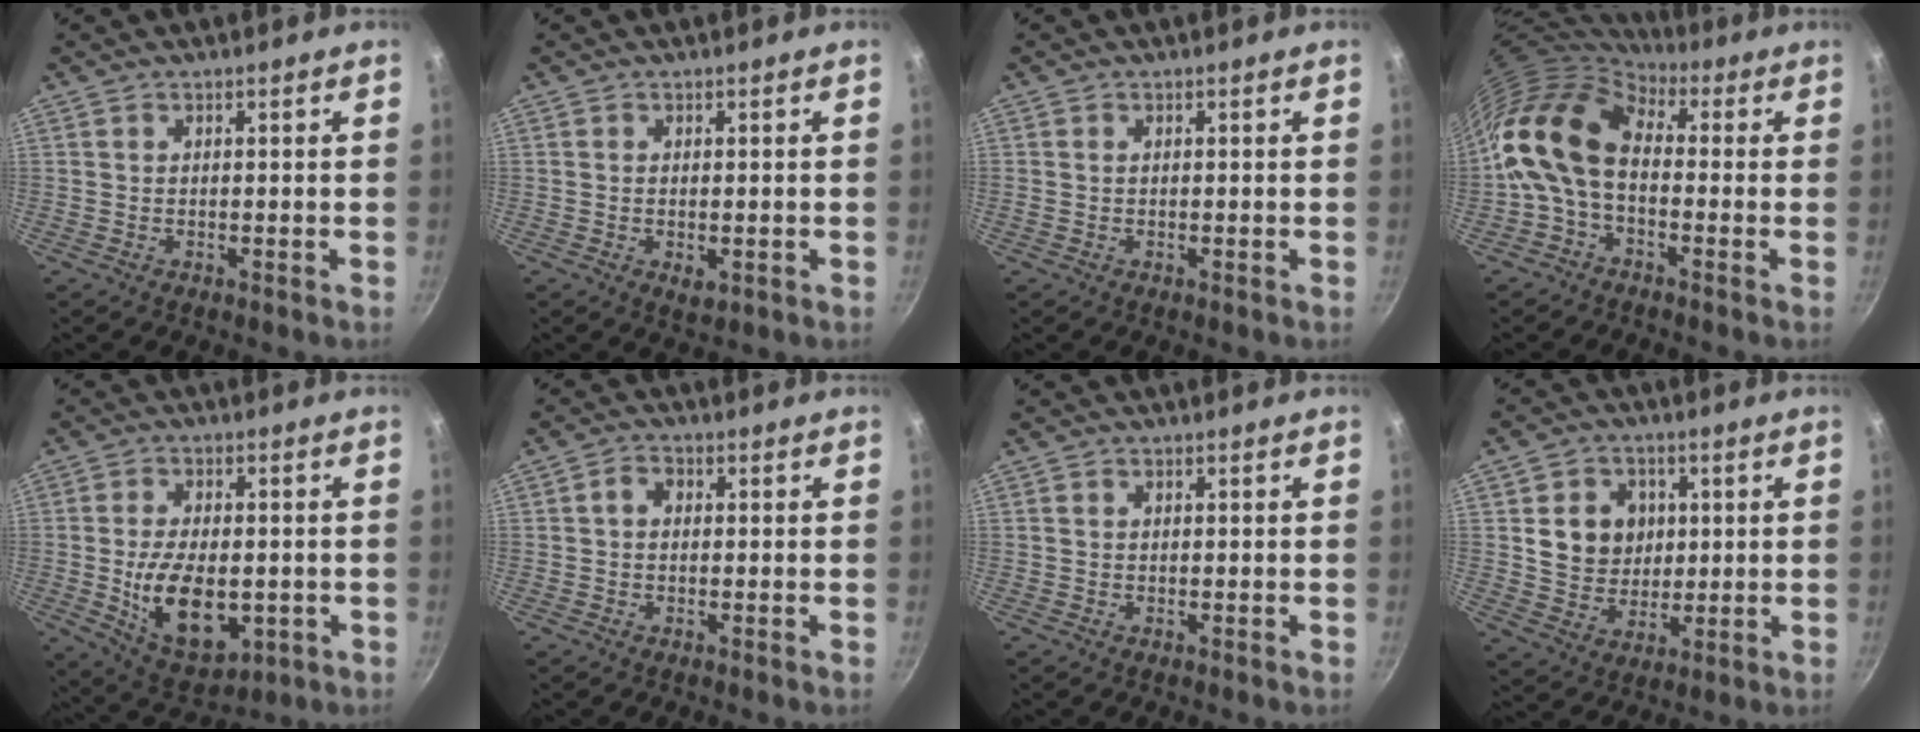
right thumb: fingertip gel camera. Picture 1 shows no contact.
{"total": 2.6, "force": [-0.6, 1.4, 2.1], "torque": [-0.033, -0.008, -0.007]}
{"total": 0.5, "force": [0.1, 0.4, 0.3], "torque": [-0.004, 0.003, 0.001]}
{"total": 12.6, "force": [-0.5, 8.2, 9.5], "torque": [-0.163, 0.028, -0.029]}
{"total": 14.6, "force": [-2.3, 8.3, 11.8], "torque": [-0.183, -0.005, -0.023]}
{"total": 3.0, "force": [0.3, 2.3, 1.8], "torque": [-0.025, 0.007, -0.002]}
{"total": 0.5, "force": [0.1, 0.5, 0.2], "torque": [-0.002, 0.004, 0.001]}
{"total": 10.2, "force": [1.8, 8.9, 4.6], "torque": [-0.046, -0.005, 0.034]}